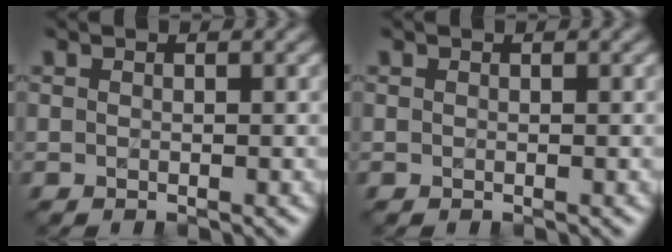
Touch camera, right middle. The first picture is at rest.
{"total": 0.0}